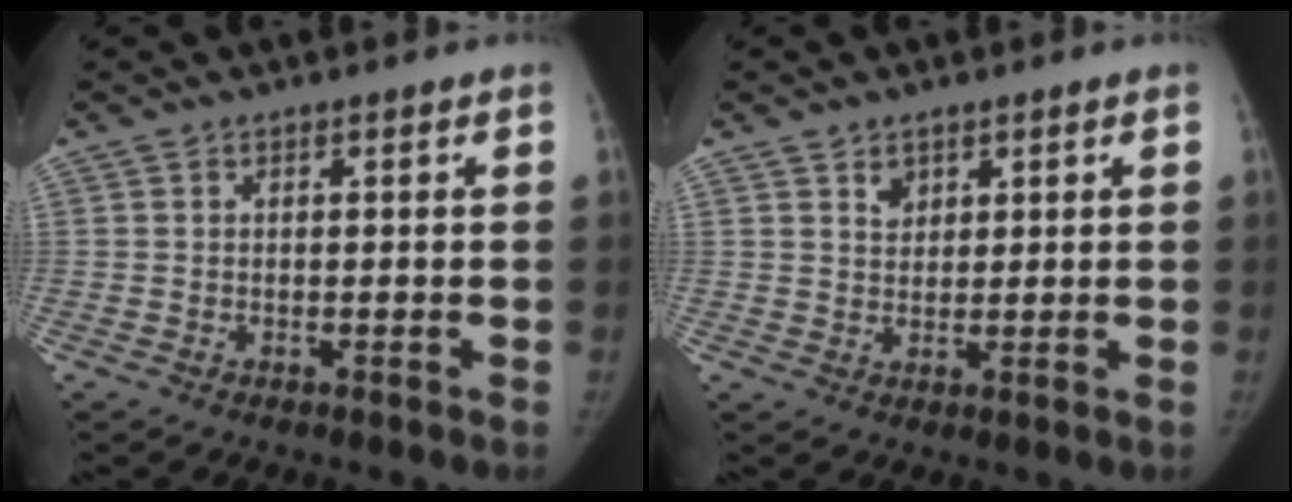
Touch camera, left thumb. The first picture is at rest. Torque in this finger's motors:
{"motor_torque": [-0.12, 0.02, -0.05, -0.08, -0.01]}